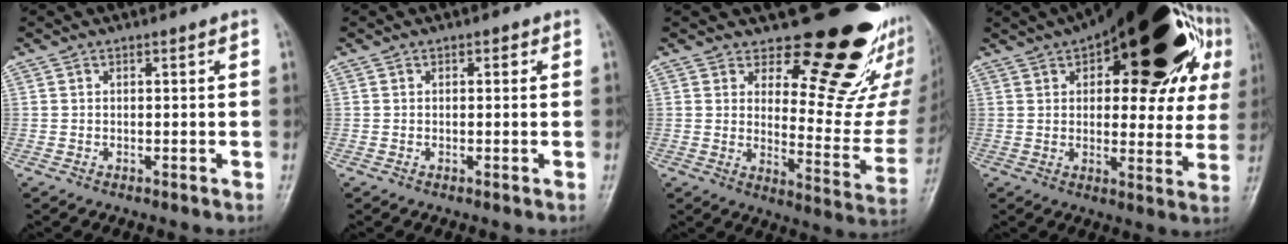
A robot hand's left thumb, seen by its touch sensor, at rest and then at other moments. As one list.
[{"total": 0.8, "force": [0.2, 0.6, 0.5], "torque": [0.002, 0.002, -0.001]}, {"total": 20.9, "force": [14.5, 8.8, 12.3], "torque": [-0.105, -0.125, 0.187]}, {"total": 31.2, "force": [12.9, 13.2, 25.1], "torque": [-0.322, 0.036, 0.181]}]